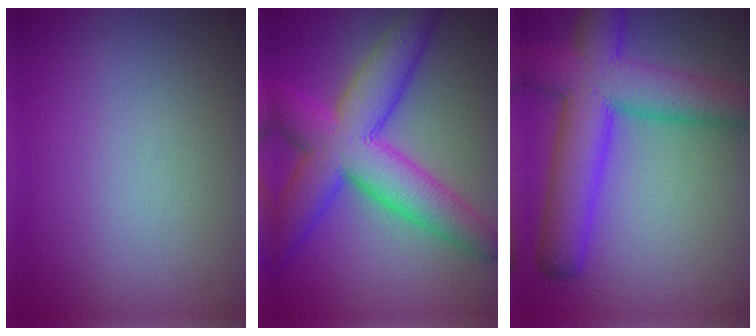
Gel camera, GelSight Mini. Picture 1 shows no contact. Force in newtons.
{"total": 10.0, "press": 10.0, "slide": 0.3}
{"total": 9.7, "press": 9.7, "slide": 0.5}